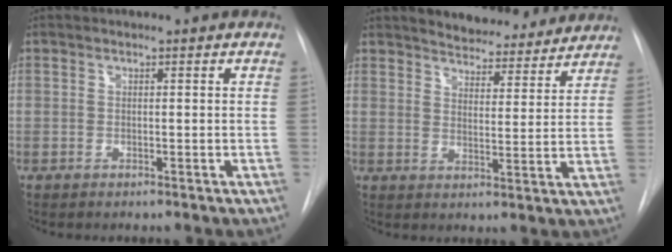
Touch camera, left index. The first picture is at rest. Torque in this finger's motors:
{"motor_torque": [0.17, -0.66, 0.63, 0.13]}